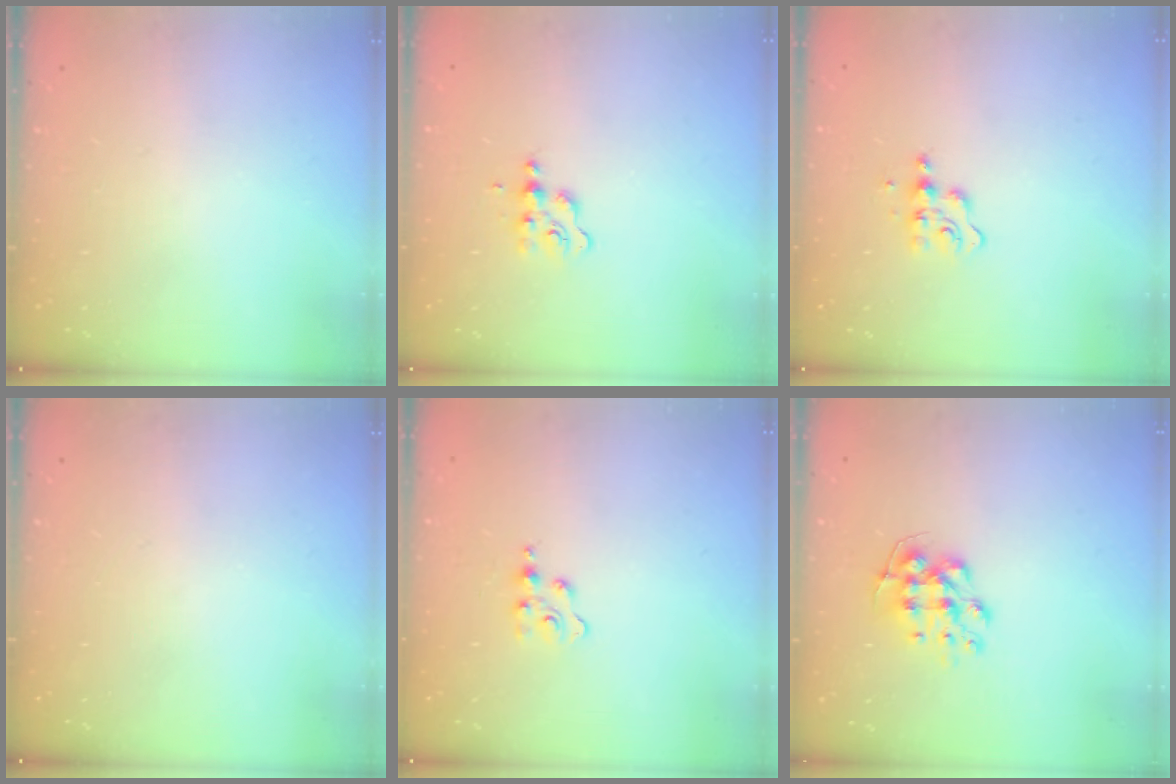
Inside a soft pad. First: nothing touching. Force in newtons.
{"total": 2.7, "press": 2.6, "slide": 0.4}
{"total": 6.1, "press": 6.0, "slide": 1.0}
{"total": 0.0}
{"total": 2.3, "press": 2.3, "slide": 0.3}
{"total": 10.0, "press": 10.0, "slide": 0.6}